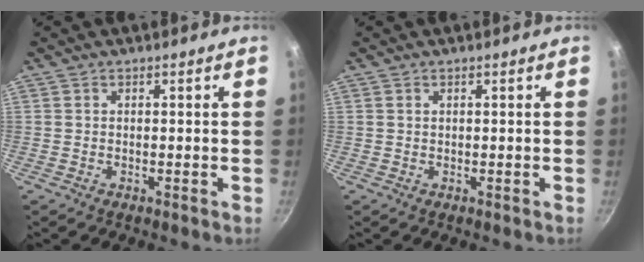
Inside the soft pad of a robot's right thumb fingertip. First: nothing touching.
{"total": 0.0}